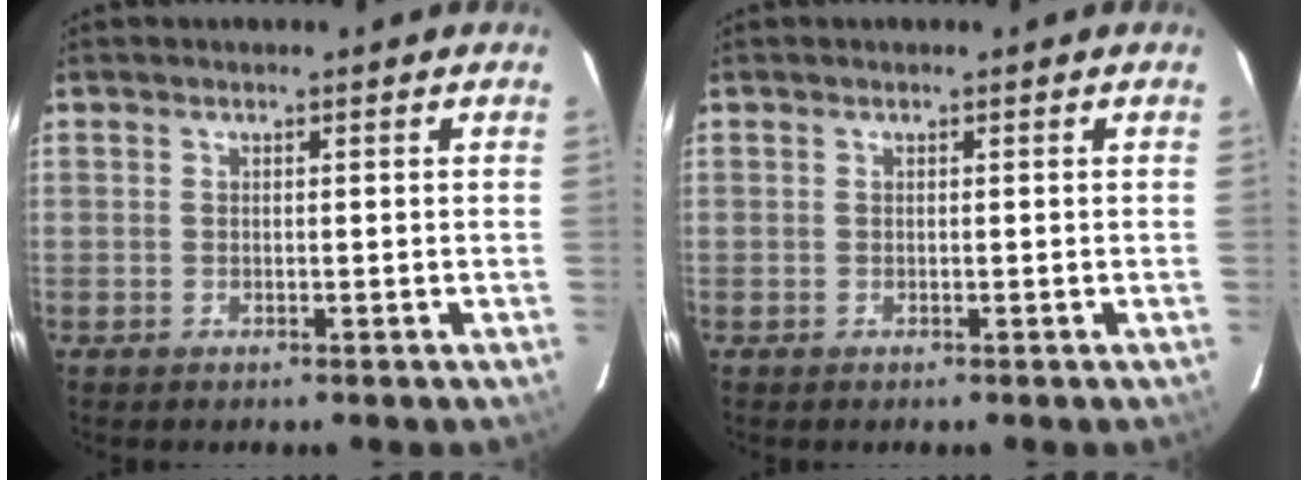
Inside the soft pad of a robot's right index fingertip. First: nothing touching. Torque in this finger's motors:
{"motor_torque": [0.00, 0.00, 0.00, 0.00]}